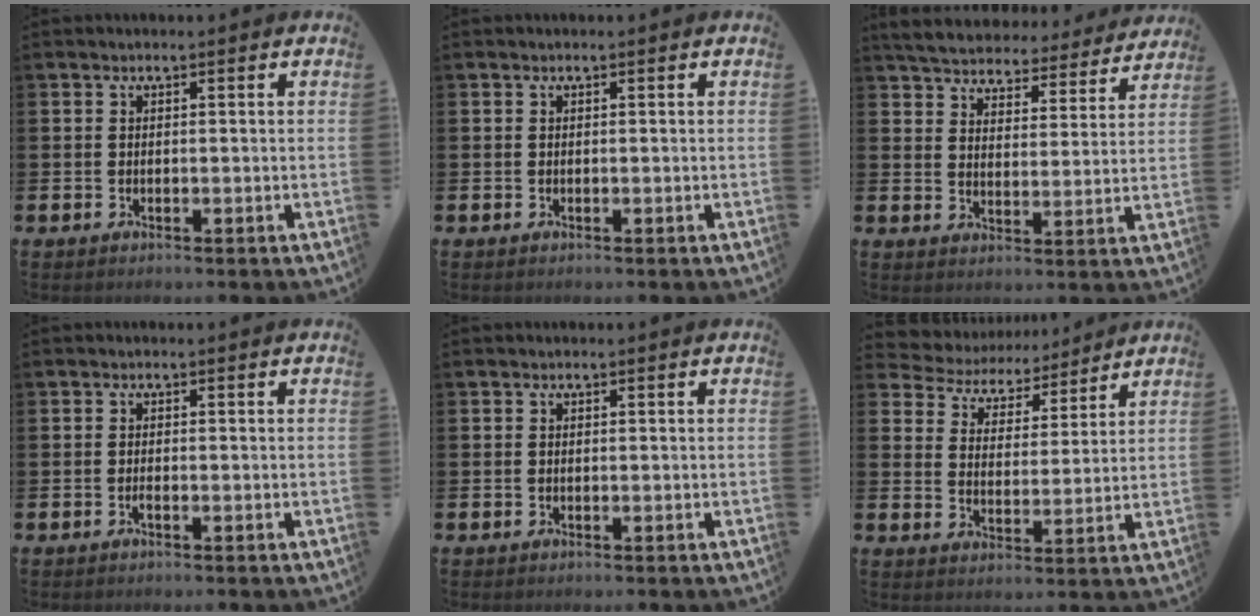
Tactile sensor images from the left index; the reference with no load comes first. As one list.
[{"total": 0.0}, {"total": 5.5, "force": [5.4, 1.0, 0.4], "torque": [-0.035, -0.042, 0.092]}, {"total": 0.5, "force": [-0.4, 0.1, 0.4], "torque": [-0.016, 0.000, -0.005]}, {"total": 0.0}, {"total": 5.3, "force": [4.8, 2.3, -0.1], "torque": [-0.029, -0.041, 0.079]}]